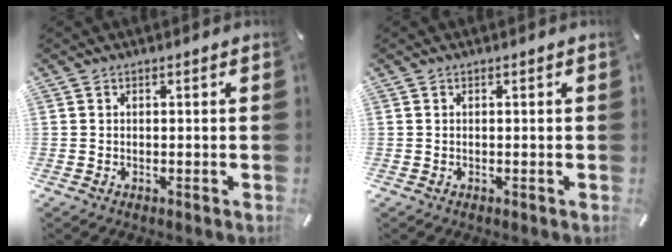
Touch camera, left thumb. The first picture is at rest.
{"total": 0.0}